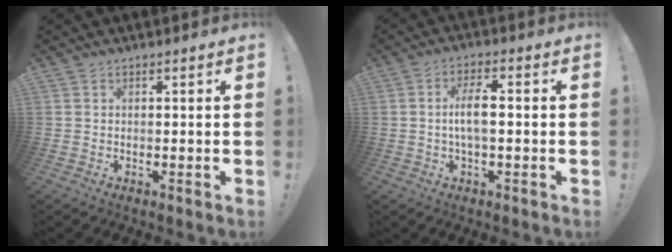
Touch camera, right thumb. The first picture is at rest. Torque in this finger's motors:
{"motor_torque": [-0.06, 0.29, -0.14, 0.26, 0.05]}